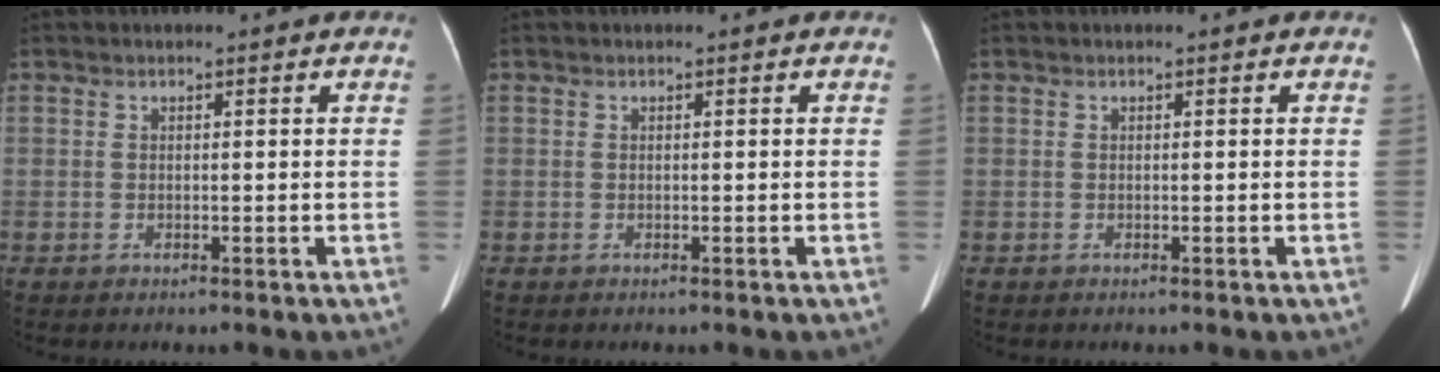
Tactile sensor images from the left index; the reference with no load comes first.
{"total": 0.0}
{"total": 0.0}